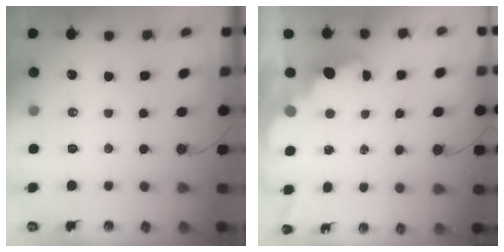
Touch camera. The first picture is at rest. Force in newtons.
{"total": 3.5, "press": 3.4, "slide": 0.8}